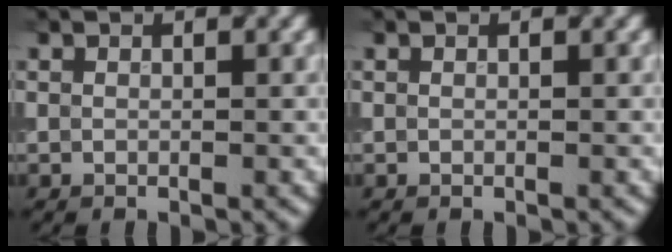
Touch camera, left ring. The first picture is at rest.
{"total": 0.0}